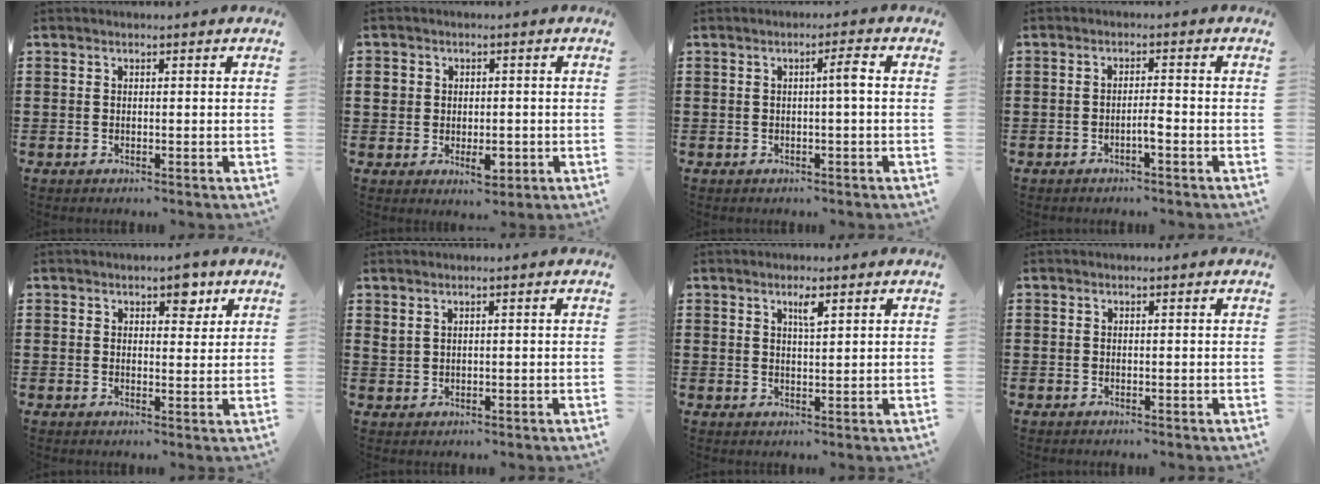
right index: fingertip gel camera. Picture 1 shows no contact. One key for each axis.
{"total": 4.2, "fx": -0.6, "fy": 3.3, "fz": 2.5, "tx": -0.043, "ty": 0.005, "tz": -0.012}
{"total": 2.3, "fx": 0.0, "fy": -0.1, "fz": 2.3, "tx": -0.034, "ty": -0.002, "tz": -0.006}
{"total": 2.0, "fx": -1.1, "fy": 0.1, "fz": 1.7, "tx": -0.031, "ty": 0.000, "tz": -0.021}
{"total": 4.2, "fx": 2.7, "fy": 2.1, "fz": 2.4, "tx": -0.022, "ty": -0.001, "tz": 0.040}
{"total": 1.1, "fx": 0.9, "fy": 0.5, "fz": 0.5, "tx": -0.012, "ty": 0.001, "tz": 0.017}
{"total": 2.4, "fx": 1.4, "fy": 0.5, "fz": 1.9, "tx": -0.024, "ty": -0.004, "tz": 0.019}
{"total": 0.0}